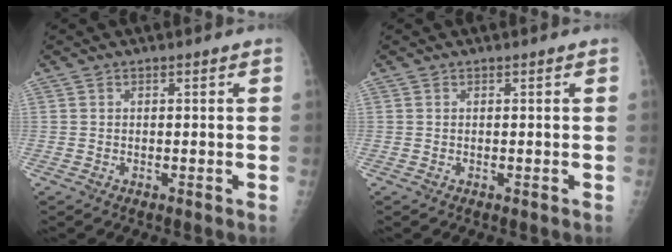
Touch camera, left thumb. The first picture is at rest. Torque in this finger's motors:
{"motor_torque": [0.02, 0.02, 0.02, -0.02, 0.00]}